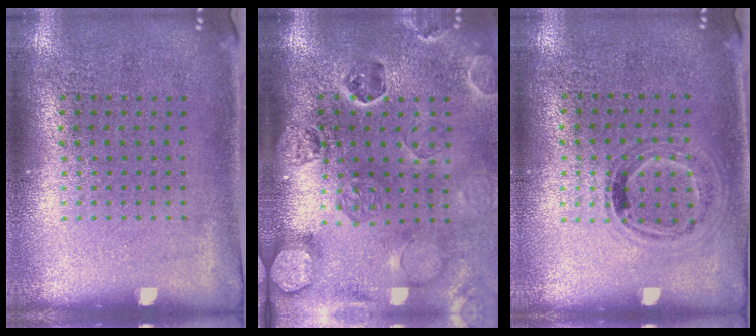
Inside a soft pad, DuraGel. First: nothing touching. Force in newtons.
{"total": 2.7, "press": 2.6, "slide": 0.5}
{"total": 1.0, "press": 1.0, "slide": 0.3}